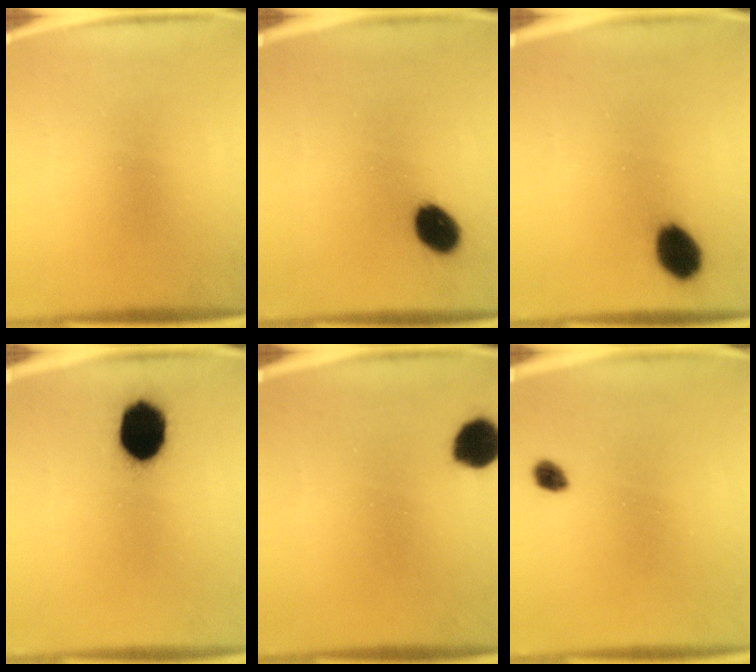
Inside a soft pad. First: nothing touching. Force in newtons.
{"total": 7.7}
{"total": 8.2}
{"total": 12.3}
{"total": 7.3}
{"total": 2.2}